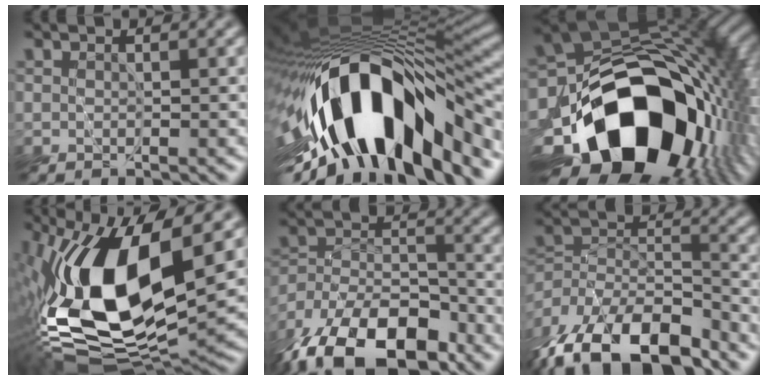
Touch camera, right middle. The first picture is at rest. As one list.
[{"total": 15.7, "force": [-5.8, 6.3, 13.1], "torque": [-0.219, 0.022, -0.095]}, {"total": 17.8, "force": [-8.1, 11.3, 11.1], "torque": [-0.174, -0.023, -0.127]}, {"total": 15.0, "force": [1.6, 6.5, 13.5], "torque": [-0.274, -0.012, 0.024]}, {"total": 15.2, "force": [-11.8, 6.8, 6.7], "torque": [-0.129, -0.014, -0.188]}, {"total": 12.6, "force": [-9.5, 5.4, 6.3], "torque": [-0.130, 0.001, -0.168]}]